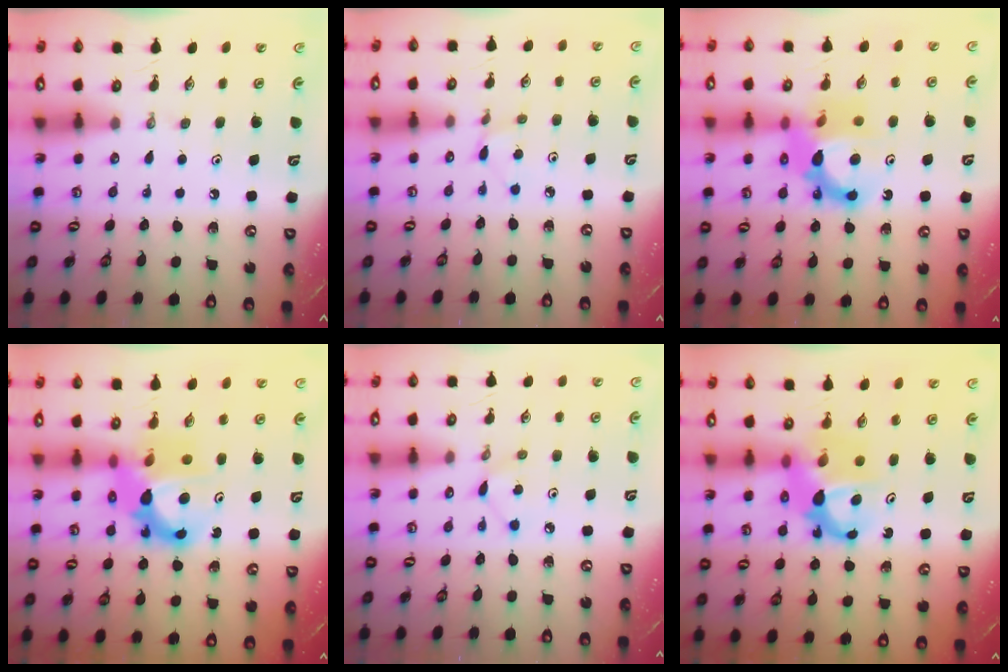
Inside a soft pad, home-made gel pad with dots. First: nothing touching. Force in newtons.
{"total": 1.5, "press": 1.5, "slide": 0.2}
{"total": 12.7, "press": 12.5, "slide": 2.1}
{"total": 11.9, "press": 11.8, "slide": 1.0}
{"total": 4.4, "press": 4.4, "slide": 0.4}
{"total": 7.1, "press": 7.1, "slide": 0.5}